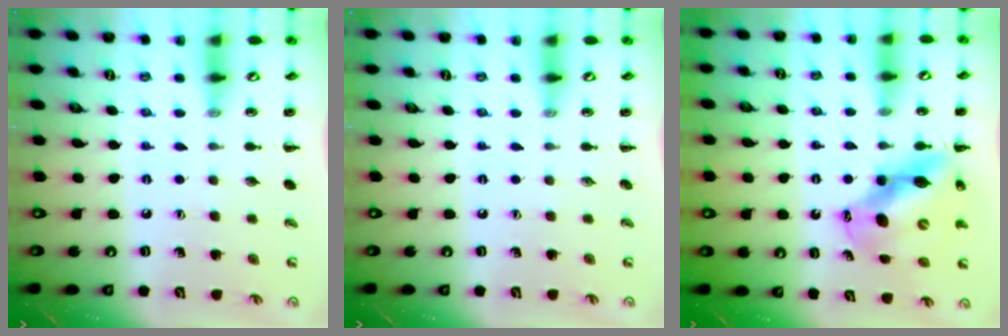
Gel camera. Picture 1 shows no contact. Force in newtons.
{"total": 0.0}
{"total": 11.6, "press": 11.2, "slide": 3.1}